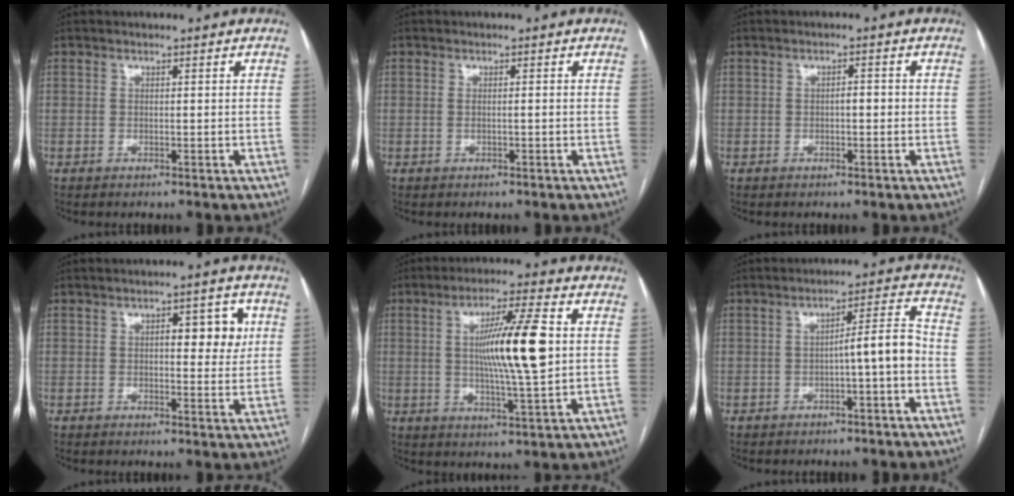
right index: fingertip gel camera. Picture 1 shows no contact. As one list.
[{"total": 0.9, "force": [-0.1, 0.1, 0.9], "torque": [-0.018, 0.003, 0.004]}, {"total": 1.5, "force": [-0.2, 0.5, 1.4], "torque": [-0.020, 0.005, -0.004]}, {"total": 5.7, "force": [1.5, 2.2, 5.1], "torque": [-0.063, 0.009, 0.018]}, {"total": 12.1, "force": [1.4, 0.3, 12.1], "torque": [-0.205, -0.001, 0.024]}, {"total": 5.7, "force": [-1.7, 0.1, 5.4], "torque": [-0.075, 0.021, -0.022]}]